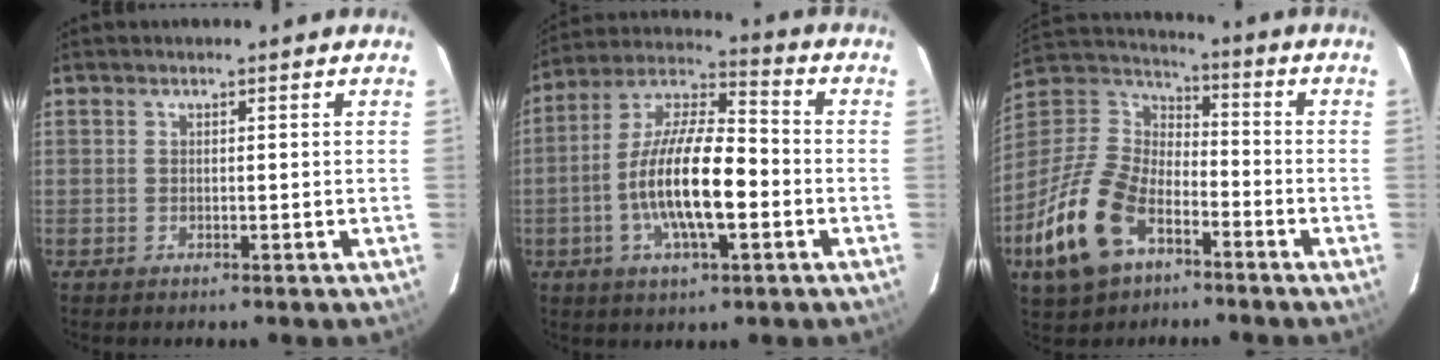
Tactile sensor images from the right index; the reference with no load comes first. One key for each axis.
{"total": 15.7, "fx": -3.8, "fy": 5.0, "fz": 14.4, "tx": -0.278, "ty": 0.000, "tz": -0.076}
{"total": 18.8, "fx": -9.4, "fy": 11.0, "fz": 12.0, "tx": -0.275, "ty": -0.003, "tz": -0.174}